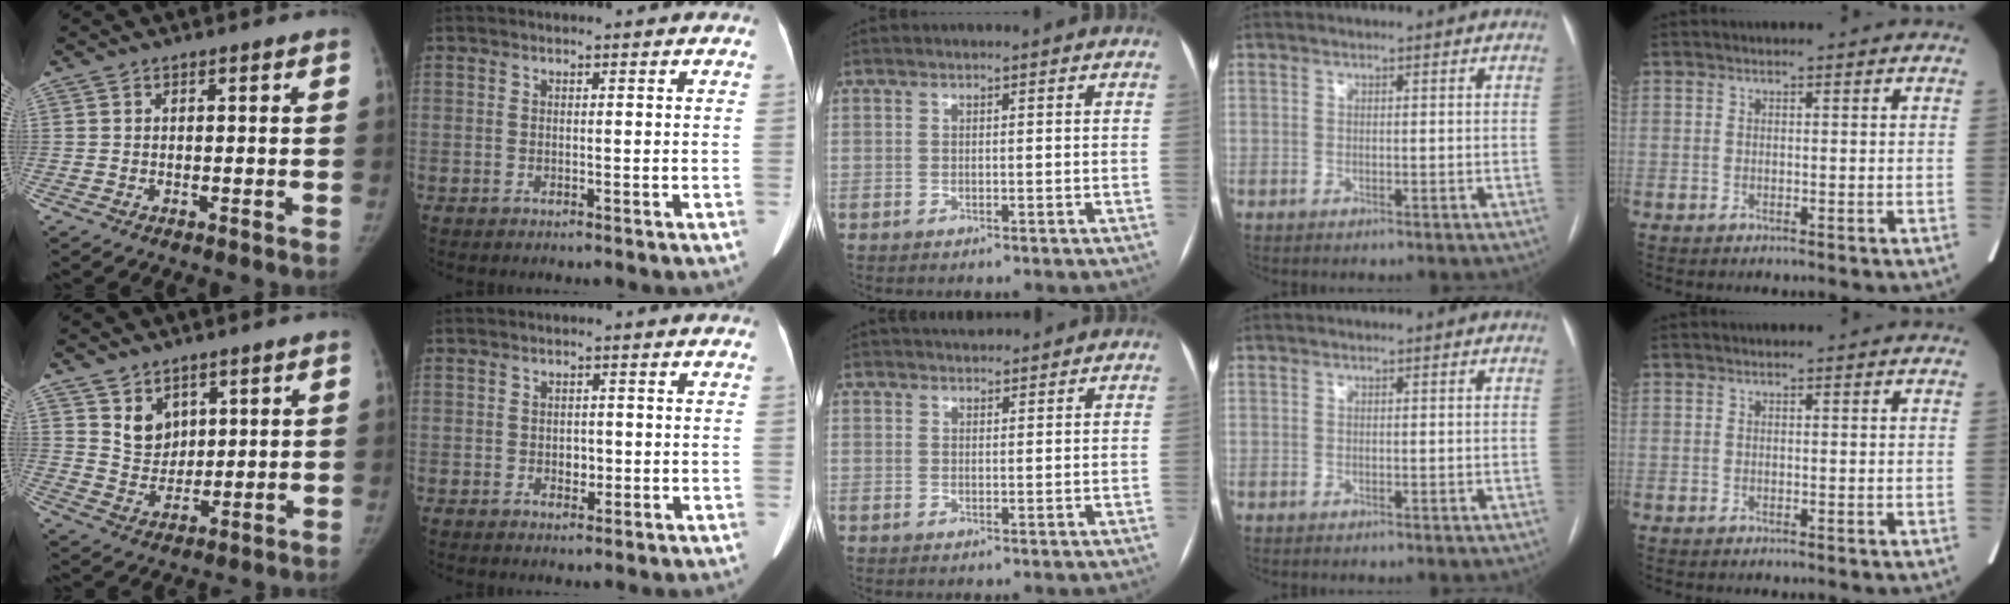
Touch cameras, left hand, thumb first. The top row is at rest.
{"thumb": {"total": 6.3, "force": [3.4, 4.7, 2.4], "torque": [-0.010, -0.029, 0.071]}, "index": {"total": 1.8, "force": [-0.5, 1.4, 1.1], "torque": [-0.018, 0.002, -0.004]}, "middle": {"total": 5.2, "force": [4.8, 1.4, 1.5], "torque": [-0.016, 0.031, 0.068]}}